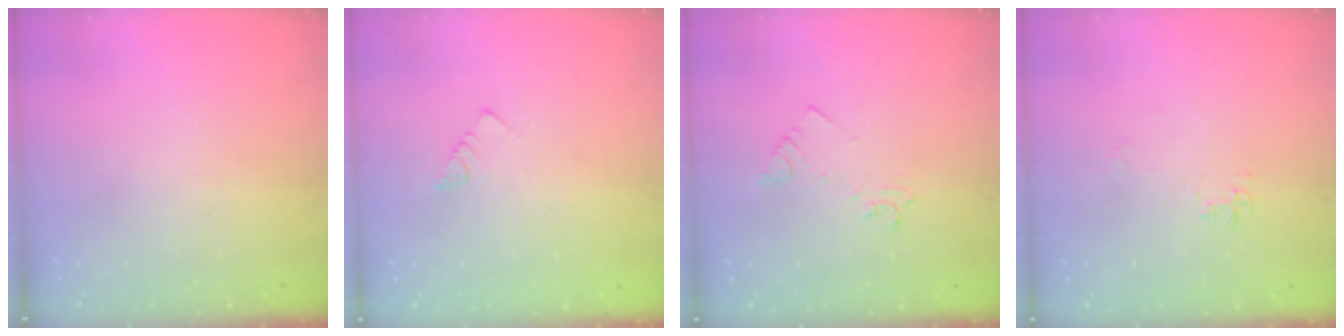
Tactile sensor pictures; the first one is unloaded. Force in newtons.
{"total": 3.0, "press": 3.0, "slide": 0.2}
{"total": 3.3, "press": 3.2, "slide": 0.5}
{"total": 4.9, "press": 4.9, "slide": 0.6}